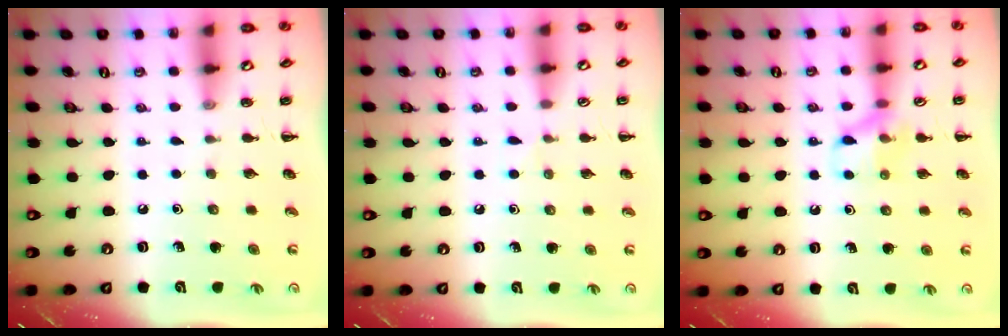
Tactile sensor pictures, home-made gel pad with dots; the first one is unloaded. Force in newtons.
{"total": 3.9, "press": 3.7, "slide": 1.3}
{"total": 9.1, "press": 9.1, "slide": 0.7}